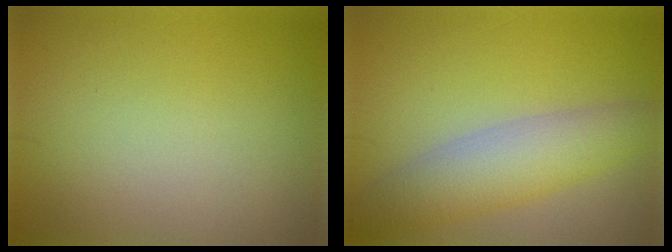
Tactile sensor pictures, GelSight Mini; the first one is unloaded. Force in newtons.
{"total": 5.3, "press": 5.3, "slide": 0.1}